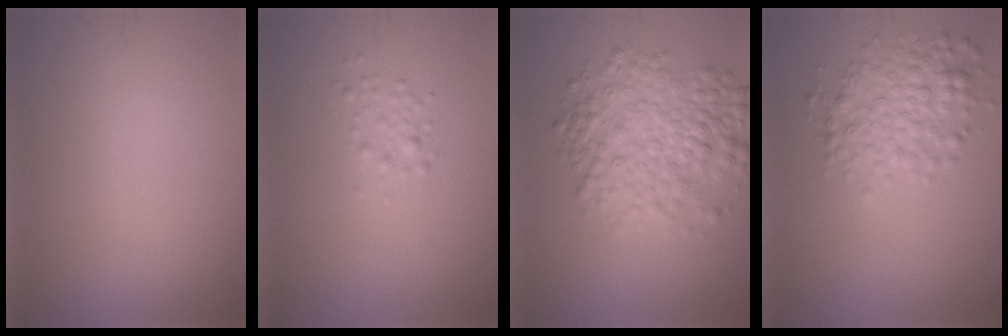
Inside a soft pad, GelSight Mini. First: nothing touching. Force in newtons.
{"total": 1.2, "press": 1.2, "slide": 0.0}
{"total": 5.9, "press": 5.9, "slide": 0.1}
{"total": 3.9, "press": 3.9, "slide": 0.1}